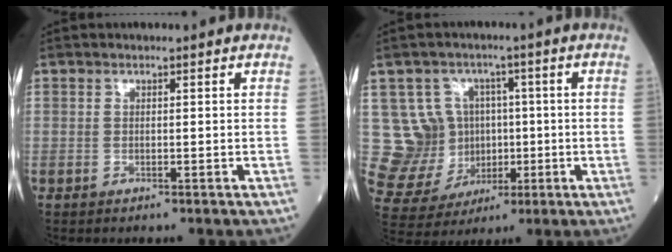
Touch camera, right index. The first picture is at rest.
{"total": 10.3, "force": [1.1, 9.9, 2.7], "torque": [-0.061, 0.036, 0.044]}